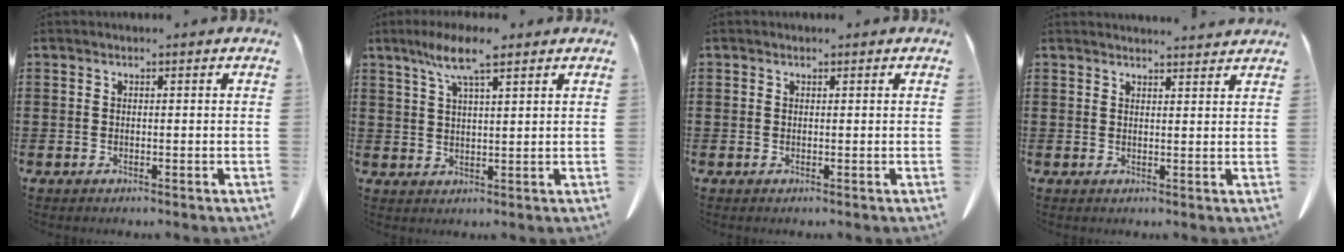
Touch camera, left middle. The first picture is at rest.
{"total": 7.2, "force": [4.7, 0.9, 5.4], "torque": [-0.115, 0.001, 0.081]}
{"total": 0.0}
{"total": 2.4, "force": [2.4, 0.0, 0.3], "torque": [-0.004, -0.007, 0.043]}